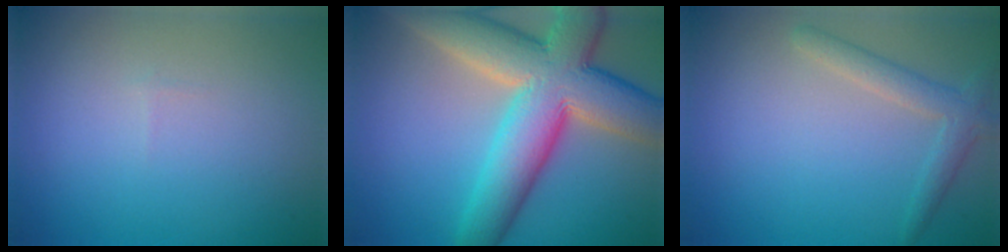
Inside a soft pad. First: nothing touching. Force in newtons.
{"total": 11.8, "press": 11.7, "slide": 0.9}
{"total": 2.3, "press": 2.3, "slide": 0.2}